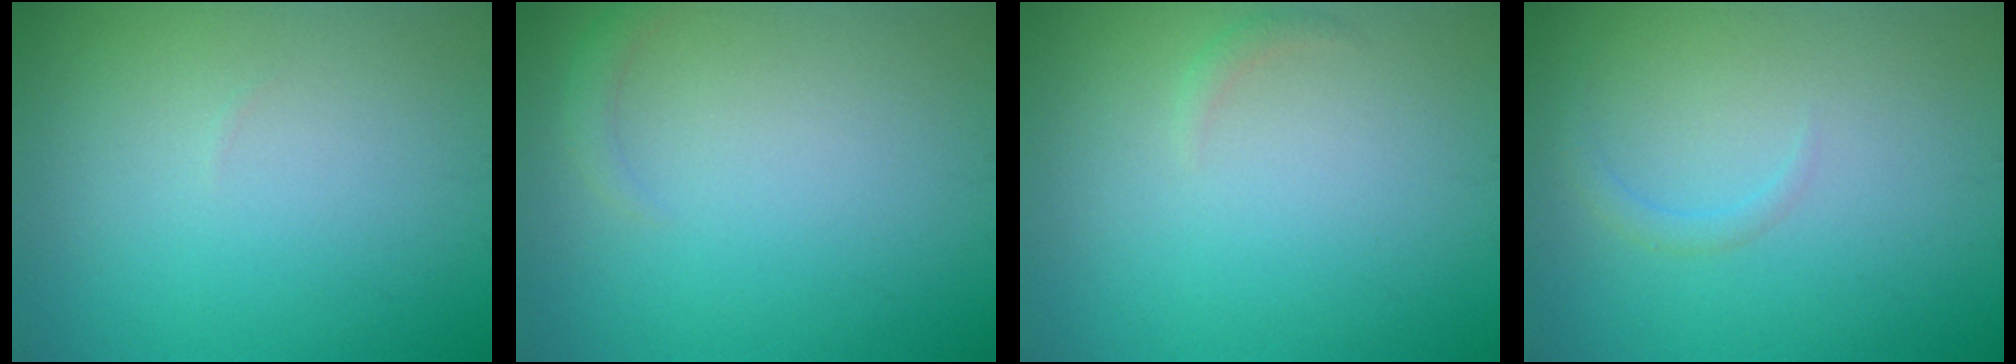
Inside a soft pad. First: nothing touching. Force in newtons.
{"total": 0.9, "press": 0.9, "slide": 0.1}
{"total": 0.6, "press": 0.6, "slide": 0.1}
{"total": 1.0, "press": 1.0, "slide": 0.1}